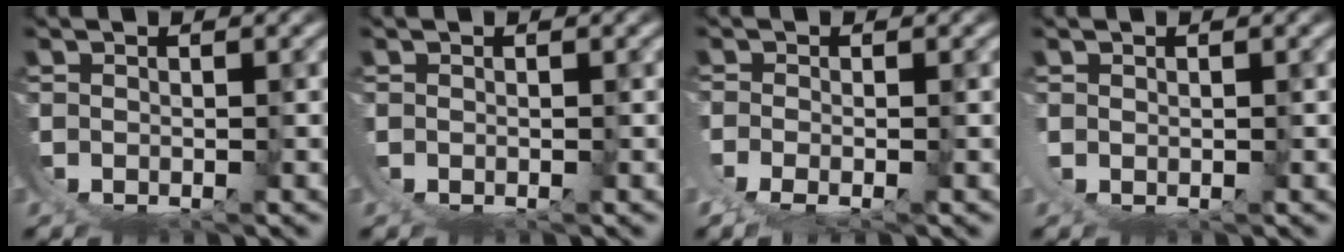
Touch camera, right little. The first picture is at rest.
{"total": 0.6, "force": [0.4, -0.5, -0.2], "torque": [0.010, 0.006, 0.004]}
{"total": 1.8, "force": [0.0, -1.4, 1.1], "torque": [-0.020, -0.005, 0.006]}
{"total": 1.4, "force": [1.2, -0.7, 0.1], "torque": [-0.005, 0.006, 0.022]}